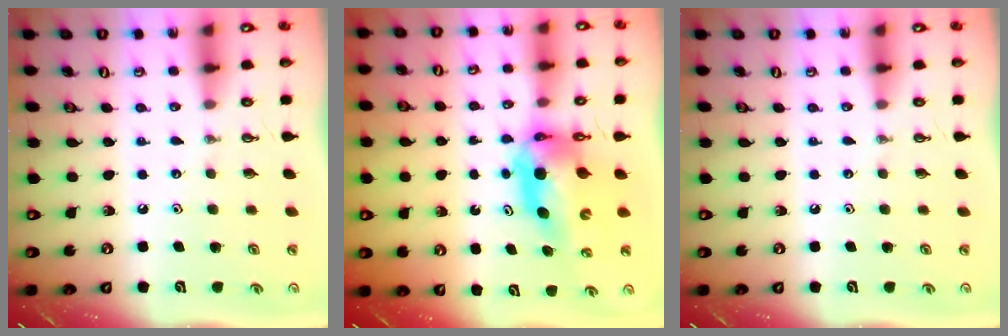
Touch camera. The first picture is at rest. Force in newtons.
{"total": 9.9, "press": 9.9, "slide": 1.1}
{"total": 0.0}